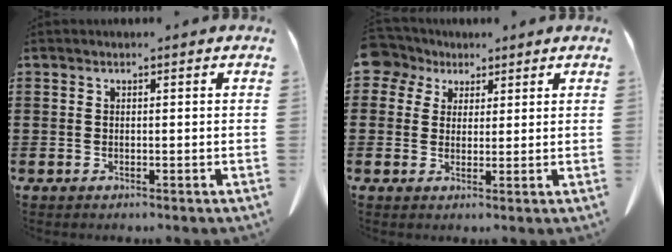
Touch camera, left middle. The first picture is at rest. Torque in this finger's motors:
{"motor_torque": [1.11, 1.02, 0.09, 0.05]}